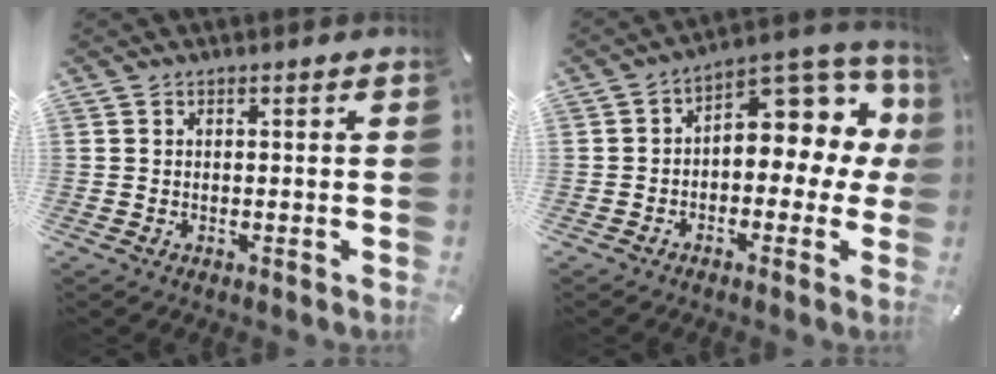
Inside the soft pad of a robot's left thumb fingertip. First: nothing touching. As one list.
[{"total": 10.2, "force": [3.7, 6.4, 7.0], "torque": [-0.086, -0.041, 0.062]}]